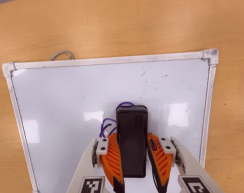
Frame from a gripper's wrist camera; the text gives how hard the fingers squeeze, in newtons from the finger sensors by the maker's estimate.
{"total": 10.7, "left": 10.3, "right": 11.1}